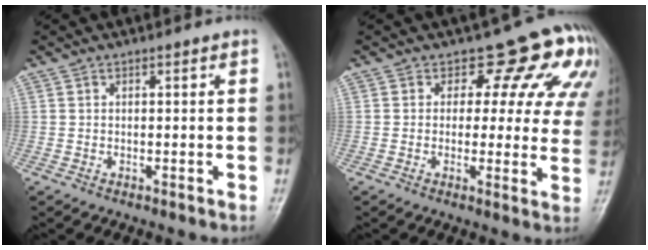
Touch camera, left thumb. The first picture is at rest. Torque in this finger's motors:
{"motor_torque": [0.50, 0.32, 0.19, -0.25, 0.09]}